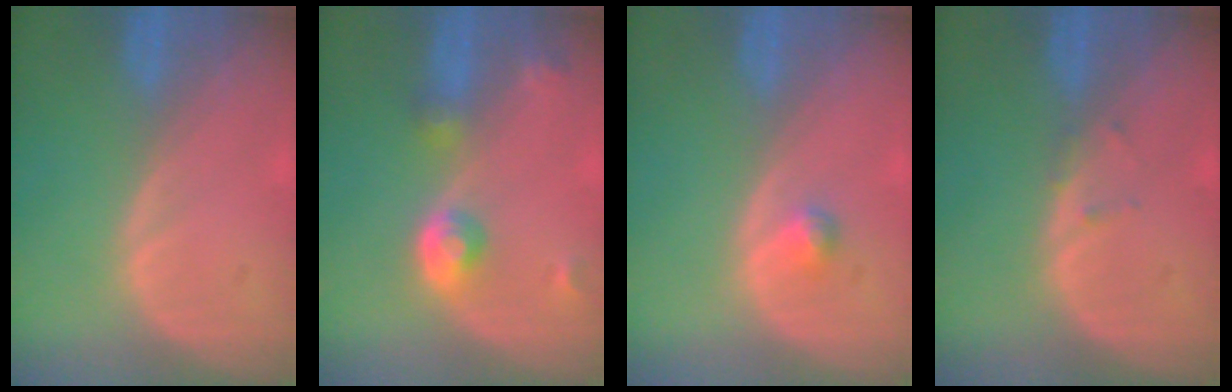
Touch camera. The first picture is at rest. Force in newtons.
{"total": 4.6, "press": 4.1, "slide": 2.0}
{"total": 1.3, "press": 1.2, "slide": 0.1}
{"total": 0.8, "press": 0.8, "slide": 0.2}